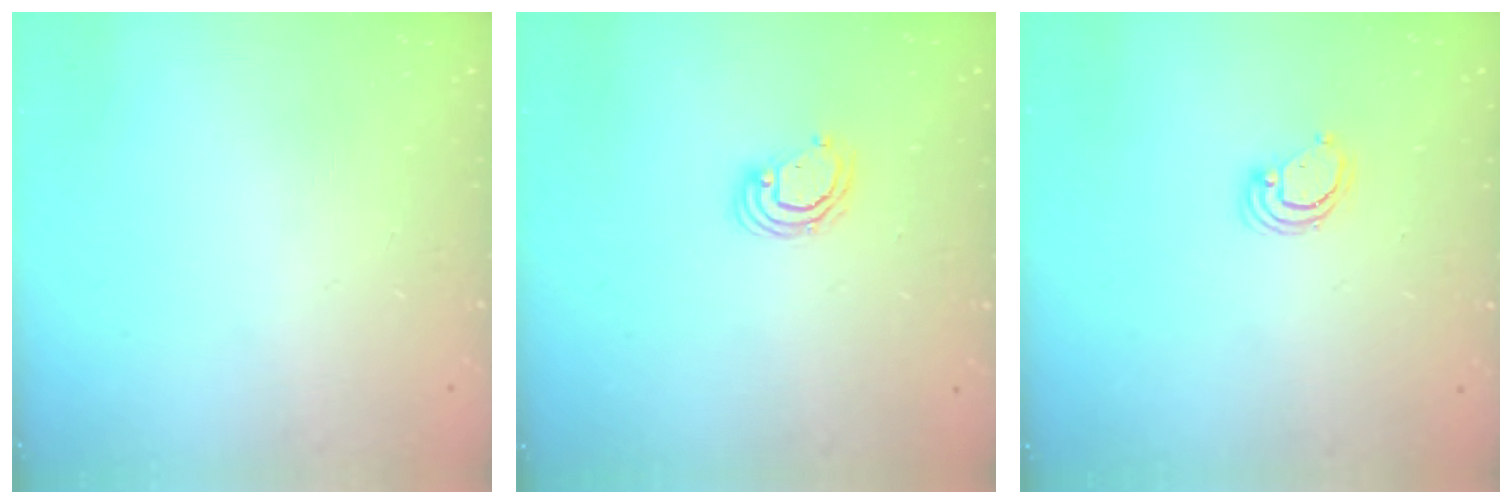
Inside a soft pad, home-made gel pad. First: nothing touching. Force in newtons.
{"total": 4.5, "press": 4.5, "slide": 0.1}
{"total": 3.8, "press": 3.8, "slide": 0.1}